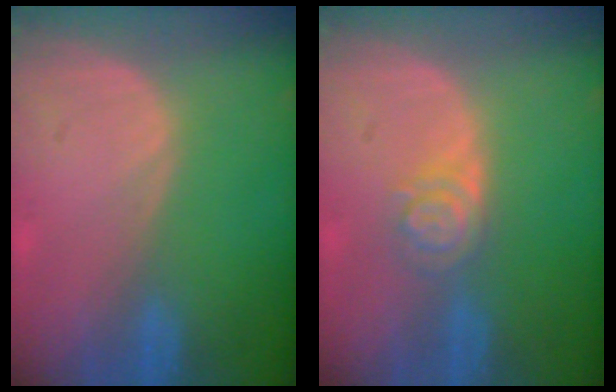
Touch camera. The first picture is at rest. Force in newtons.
{"total": 4.1, "press": 3.8, "slide": 1.7}